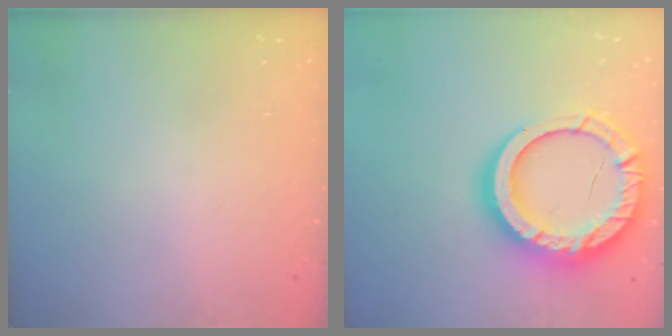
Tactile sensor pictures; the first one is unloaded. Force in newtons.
{"total": 24.5, "press": 24.4, "slide": 2.2}